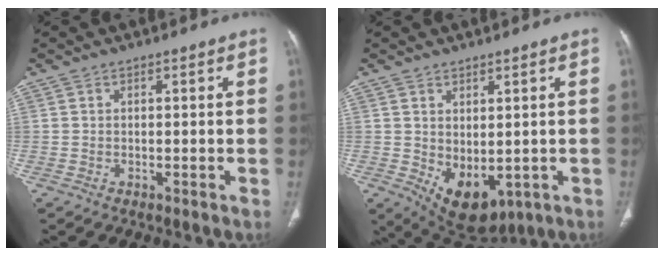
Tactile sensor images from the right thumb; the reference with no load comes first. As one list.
[{"total": 8.9, "force": [-1.2, 5.3, 7.1], "torque": [-0.093, -0.008, 0.011]}]